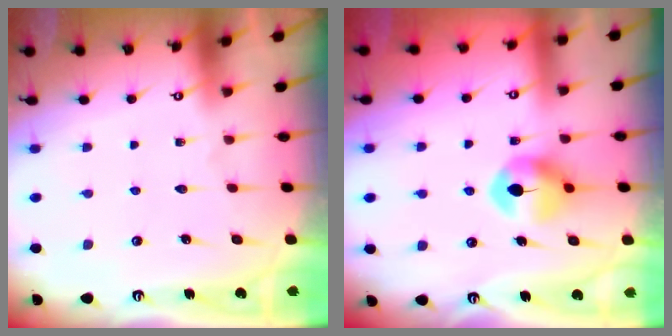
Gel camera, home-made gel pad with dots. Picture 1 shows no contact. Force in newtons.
{"total": 8.6, "press": 8.6, "slide": 0.3}